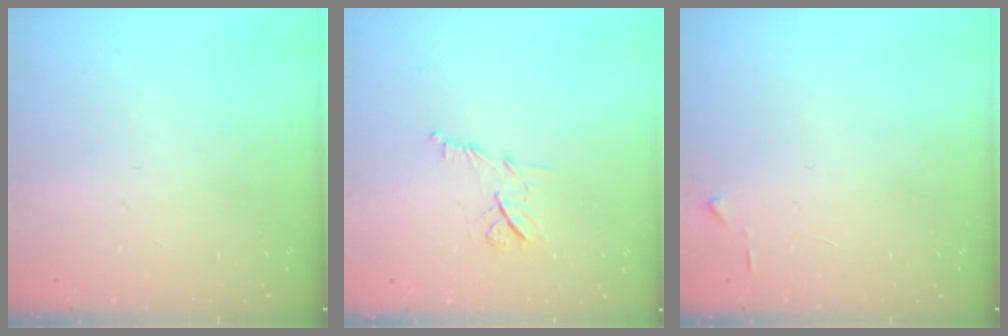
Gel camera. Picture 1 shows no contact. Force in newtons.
{"total": 7.1, "press": 7.0, "slide": 1.0}
{"total": 3.0, "press": 2.9, "slide": 0.4}